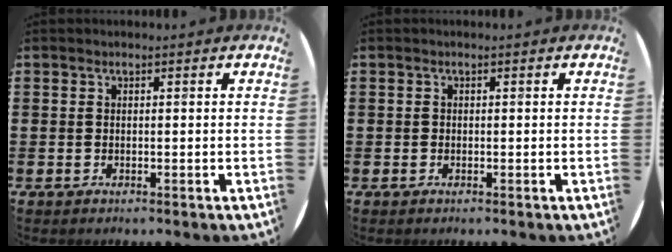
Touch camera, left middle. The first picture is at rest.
{"total": 0.0}